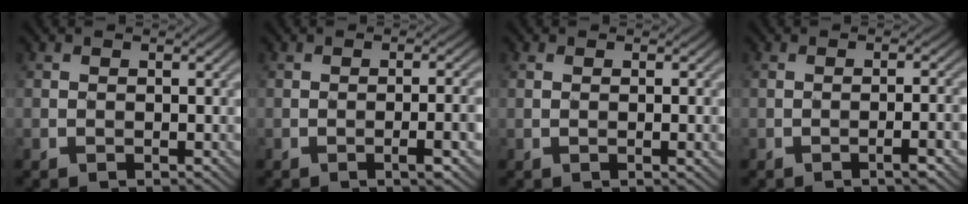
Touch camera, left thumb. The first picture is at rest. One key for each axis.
{"total": 3.6, "fx": -1.5, "fy": 0.2, "fz": 3.3, "tx": -0.051, "ty": 0.009, "tz": -0.023}
{"total": 1.4, "fx": -0.1, "fy": -0.2, "fz": 1.4, "tx": -0.032, "ty": 0.002, "tz": -0.002}
{"total": 2.5, "fx": -1.4, "fy": -0.2, "fz": 2.1, "tx": -0.034, "ty": 0.011, "tz": -0.026}